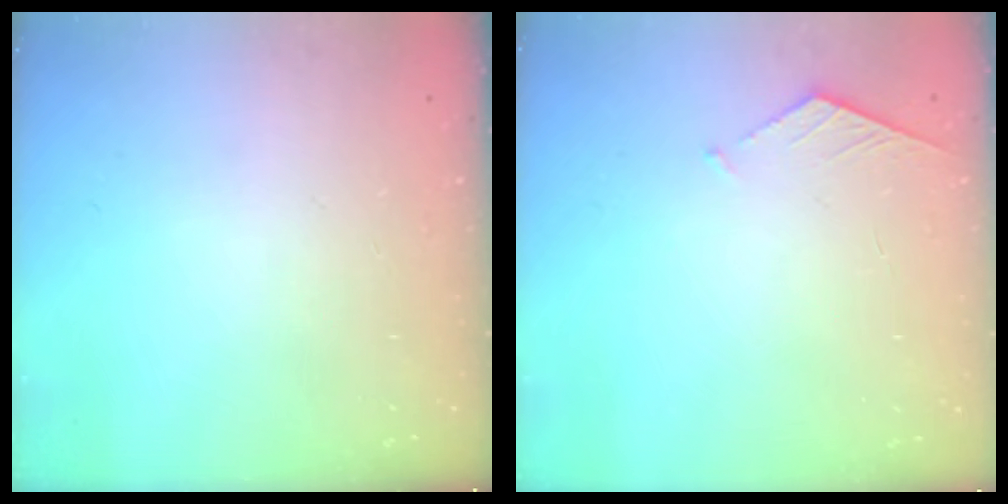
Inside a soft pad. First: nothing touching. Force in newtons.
{"total": 3.9, "press": 3.9, "slide": 0.4}